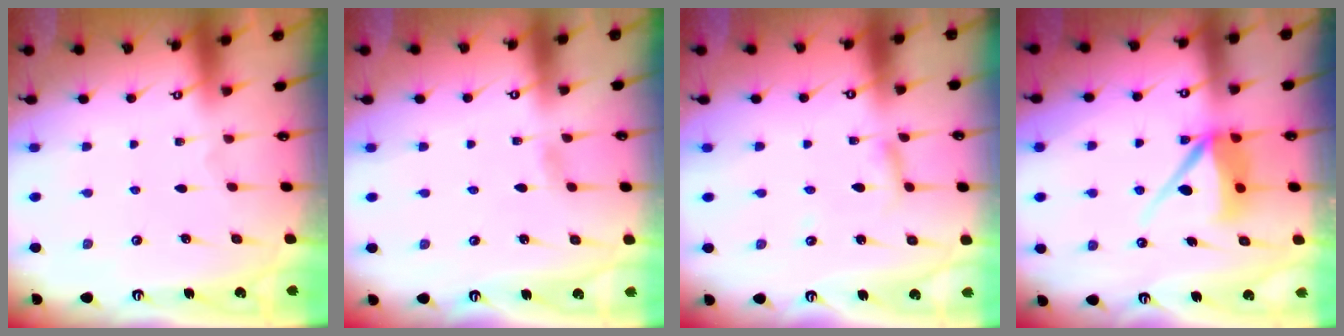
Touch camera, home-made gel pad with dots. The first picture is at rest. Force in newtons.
{"total": 2.3, "press": 2.3, "slide": 0.3}
{"total": 2.7, "press": 2.7, "slide": 0.2}
{"total": 9.5, "press": 9.5, "slide": 0.6}